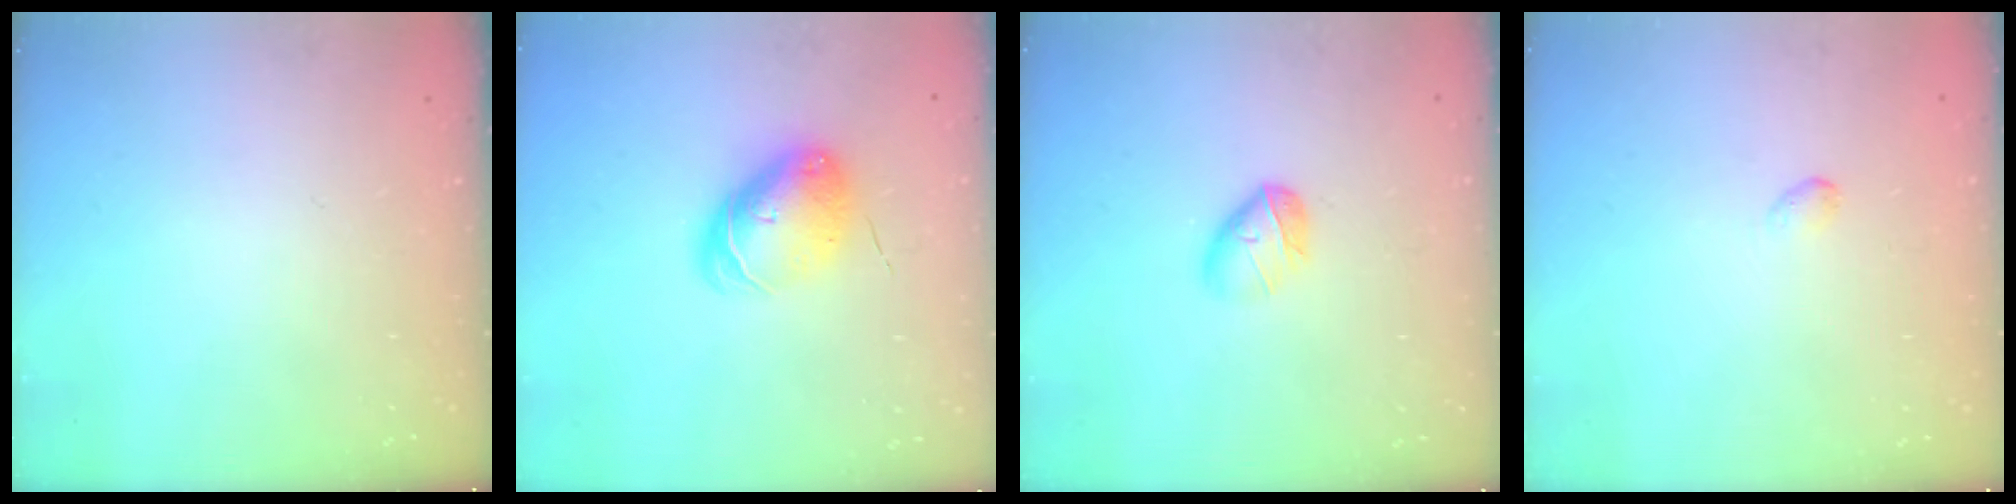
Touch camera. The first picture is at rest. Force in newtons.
{"total": 8.8, "press": 8.7, "slide": 1.2}
{"total": 6.2, "press": 6.1, "slide": 0.9}
{"total": 2.7, "press": 2.6, "slide": 0.5}